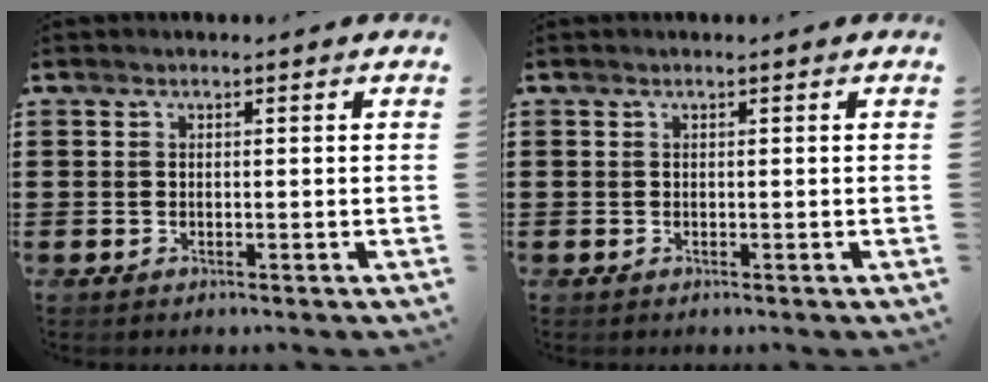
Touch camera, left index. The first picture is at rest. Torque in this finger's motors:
{"motor_torque": [0.00, 0.00, 0.00, 0.01]}